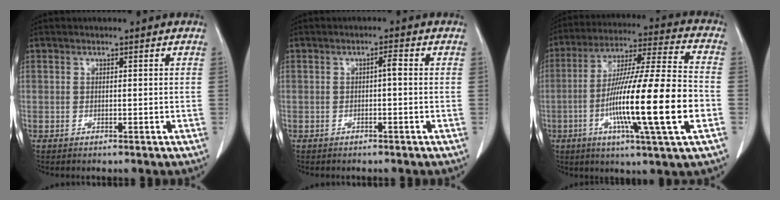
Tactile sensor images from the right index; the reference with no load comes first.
{"total": 1.4, "force": [0.0, 0.2, 1.4], "torque": [-0.022, 0.004, 0.000]}
{"total": 20.5, "force": [-5.2, 0.3, 19.8], "torque": [-0.344, -0.013, -0.092]}